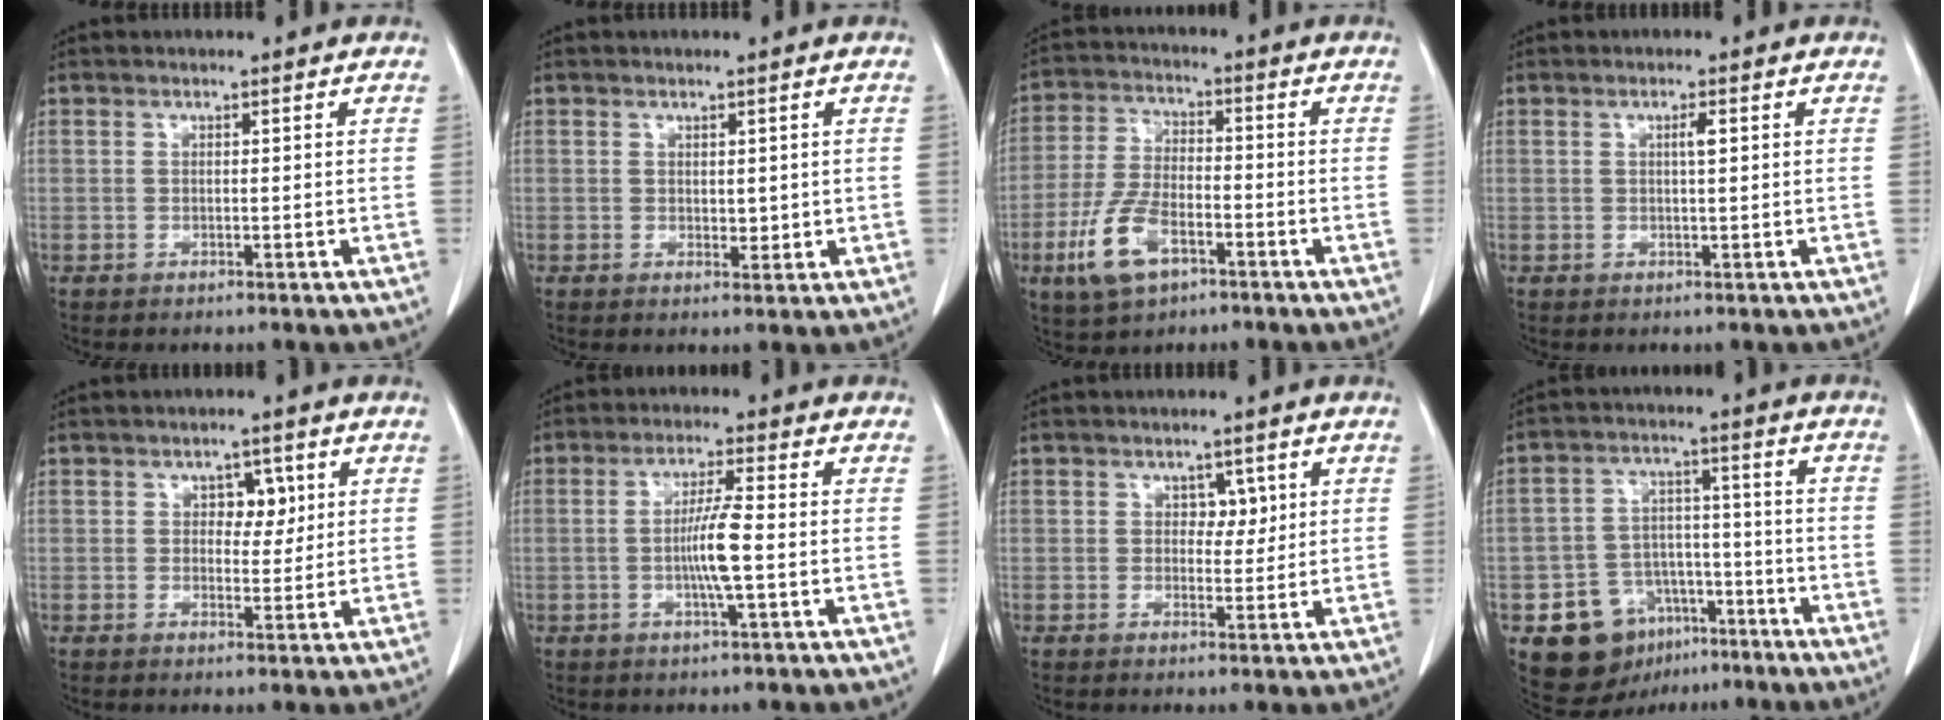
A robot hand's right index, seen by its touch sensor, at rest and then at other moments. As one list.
[{"total": 2.0, "force": [0.3, 1.2, 1.6], "torque": [-0.020, -0.006, 0.010]}, {"total": 9.8, "force": [-4.5, 4.2, 7.5], "torque": [-0.171, -0.003, -0.082]}, {"total": 1.4, "force": [0.4, 0.1, 1.4], "torque": [-0.027, 0.002, 0.006]}, {"total": 3.6, "force": [1.2, 2.4, 2.4], "torque": [-0.027, 0.006, 0.018]}, {"total": 6.1, "force": [-0.9, 0.0, 6.1], "torque": [-0.116, -0.004, -0.019]}, {"total": 2.7, "force": [0.9, 1.9, 1.7], "torque": [-0.015, 0.003, 0.014]}, {"total": 11.0, "force": [-6.0, 8.2, 4.1], "torque": [-0.058, 0.033, -0.084]}]